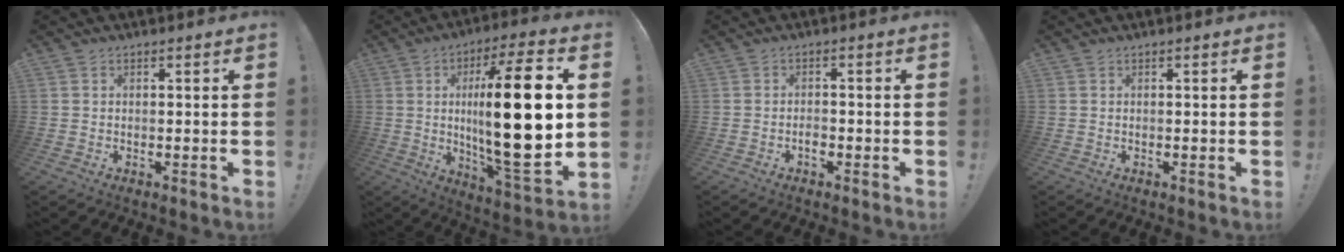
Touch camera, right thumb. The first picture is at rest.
{"total": 26.8, "force": [1.9, 7.0, 25.9], "torque": [-0.439, -0.012, 0.025]}
{"total": 2.1, "force": [-1.4, 1.0, 1.1], "torque": [-0.024, 0.004, -0.024]}
{"total": 0.0}